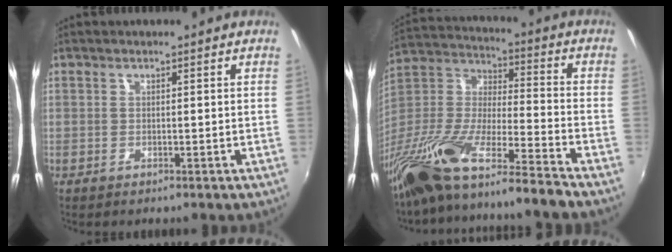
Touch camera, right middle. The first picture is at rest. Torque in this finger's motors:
{"motor_torque": [1.10, -1.04, 0.39, 0.21]}